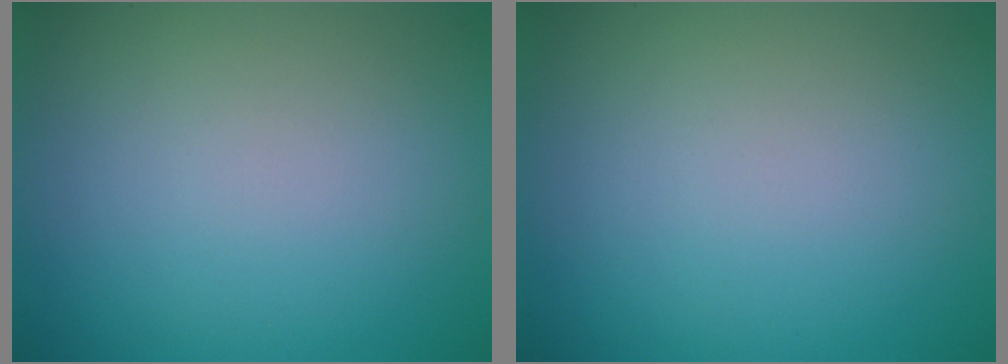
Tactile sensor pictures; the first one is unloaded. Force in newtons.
{"total": 0.0}